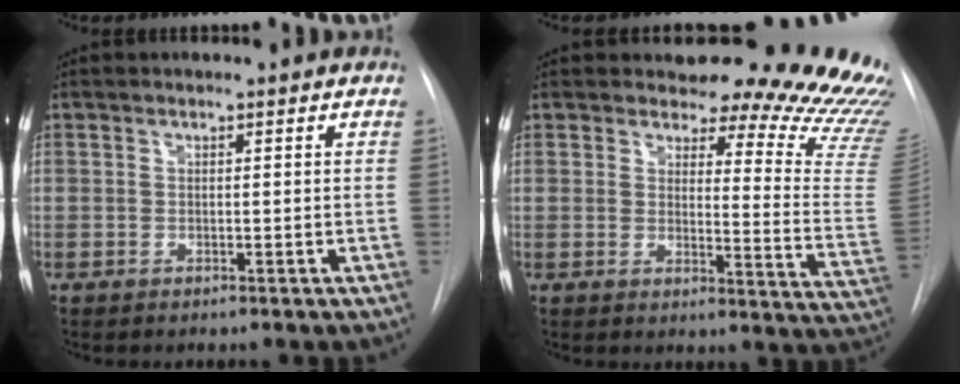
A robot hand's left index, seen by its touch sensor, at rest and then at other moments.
{"total": 19.5, "force": [18.9, 3.1, 3.6], "torque": [-0.013, -0.157, 0.183]}